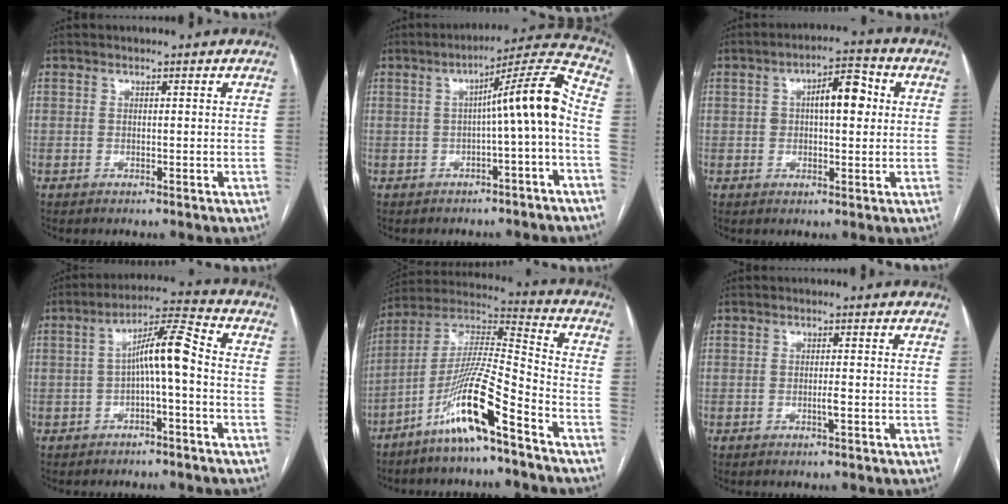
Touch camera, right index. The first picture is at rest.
{"total": 9.3, "force": [-1.4, -0.5, 9.2], "torque": [-0.126, 0.028, -0.021]}
{"total": 7.1, "force": [1.2, 2.8, 6.5], "torque": [-0.102, 0.029, 0.019]}
{"total": 7.6, "force": [-0.9, 0.7, 7.6], "torque": [-0.129, 0.030, -0.018]}
{"total": 14.1, "force": [-8.4, 0.1, 11.3], "torque": [-0.226, -0.003, -0.164]}
{"total": 1.2, "force": [-0.5, -0.2, 1.1], "torque": [-0.022, -0.001, -0.008]}